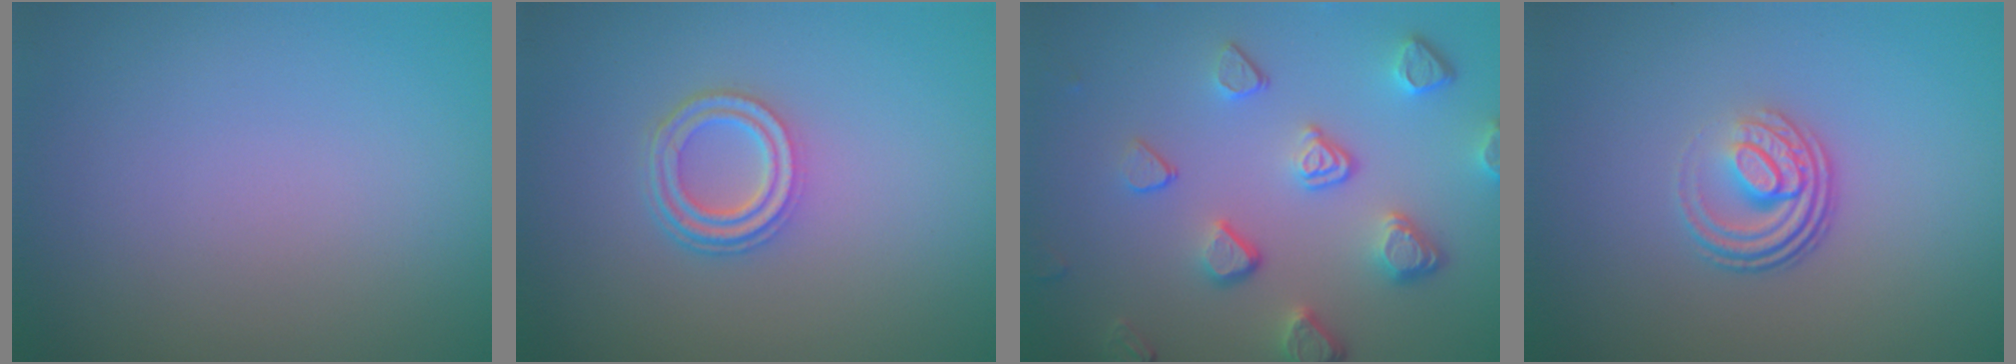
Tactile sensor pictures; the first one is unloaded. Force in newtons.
{"total": 3.5, "press": 2.6, "slide": 2.3}
{"total": 5.1, "press": 3.9, "slide": 3.2}
{"total": 3.7, "press": 2.5, "slide": 2.8}